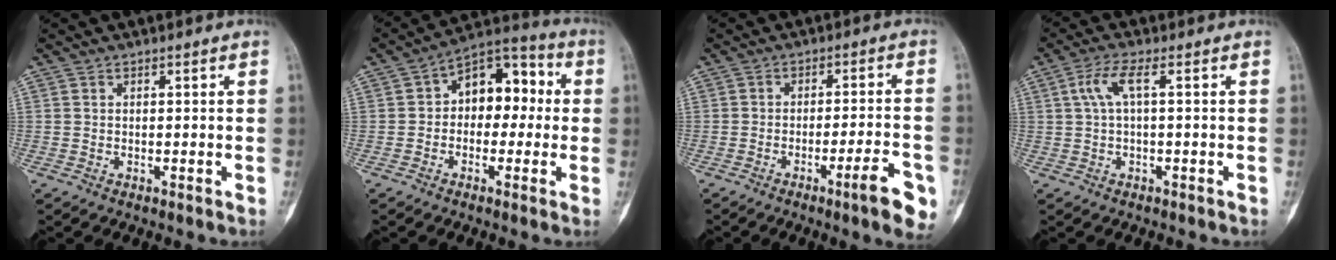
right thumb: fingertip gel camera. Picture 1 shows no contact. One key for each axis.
{"total": 11.5, "fx": 0.5, "fy": 7.8, "fz": 8.4, "tx": -0.077, "ty": 0.041, "tz": -0.009}
{"total": 8.7, "fx": -4.3, "fy": 1.1, "fz": 7.5, "tx": -0.096, "ty": 0.017, "tz": -0.059}
{"total": 4.4, "fx": 0.9, "fy": 1.0, "fz": 4.1, "tx": -0.104, "ty": 0.017, "tz": 0.020}